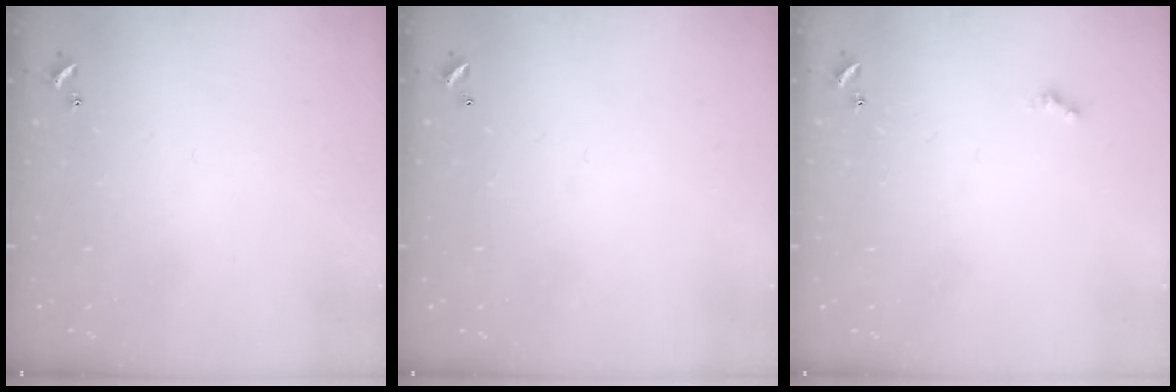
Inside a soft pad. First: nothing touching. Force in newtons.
{"total": 2.8, "press": 2.8, "slide": 0.1}
{"total": 0.8, "press": 0.5, "slide": 0.5}